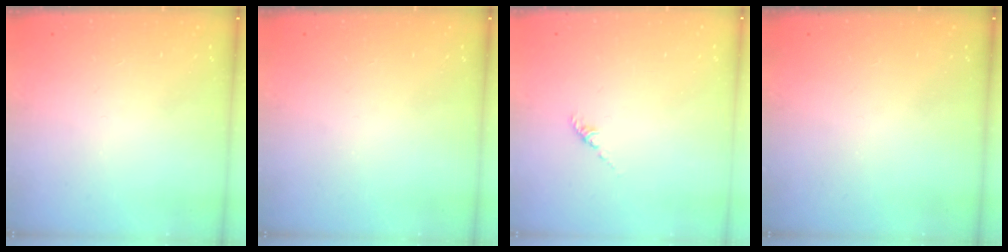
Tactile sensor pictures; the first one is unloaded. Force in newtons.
{"total": 0.0}
{"total": 1.2, "press": 1.1, "slide": 0.5}
{"total": 0.0}